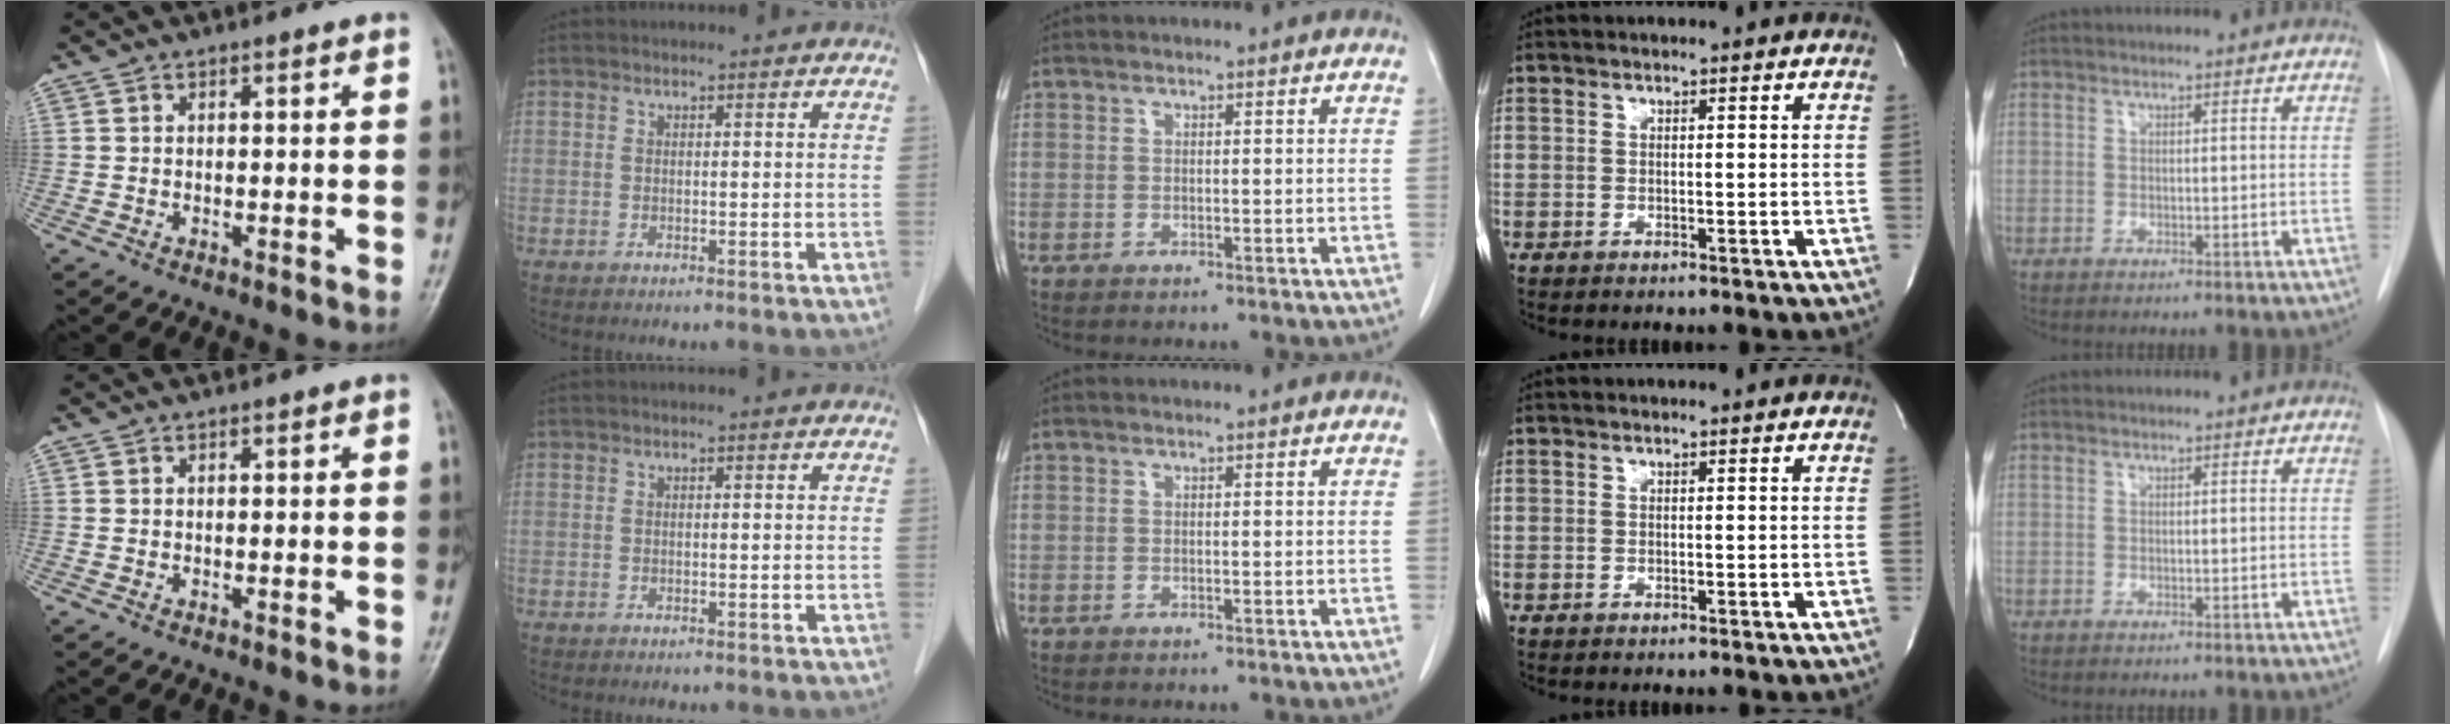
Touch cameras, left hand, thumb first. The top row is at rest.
{}